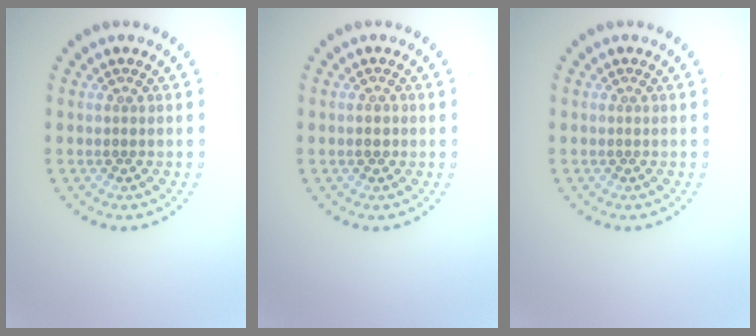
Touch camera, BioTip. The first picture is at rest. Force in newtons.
{"total": 1.0, "press": 0.9, "slide": 0.4}
{"total": 0.0}